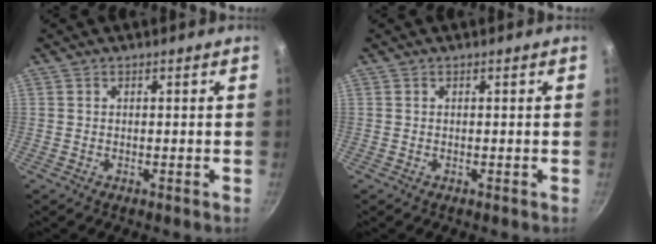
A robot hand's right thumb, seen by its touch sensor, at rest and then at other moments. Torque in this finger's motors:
{"motor_torque": [0.00, 0.00, -0.02, 0.02, 0.00]}